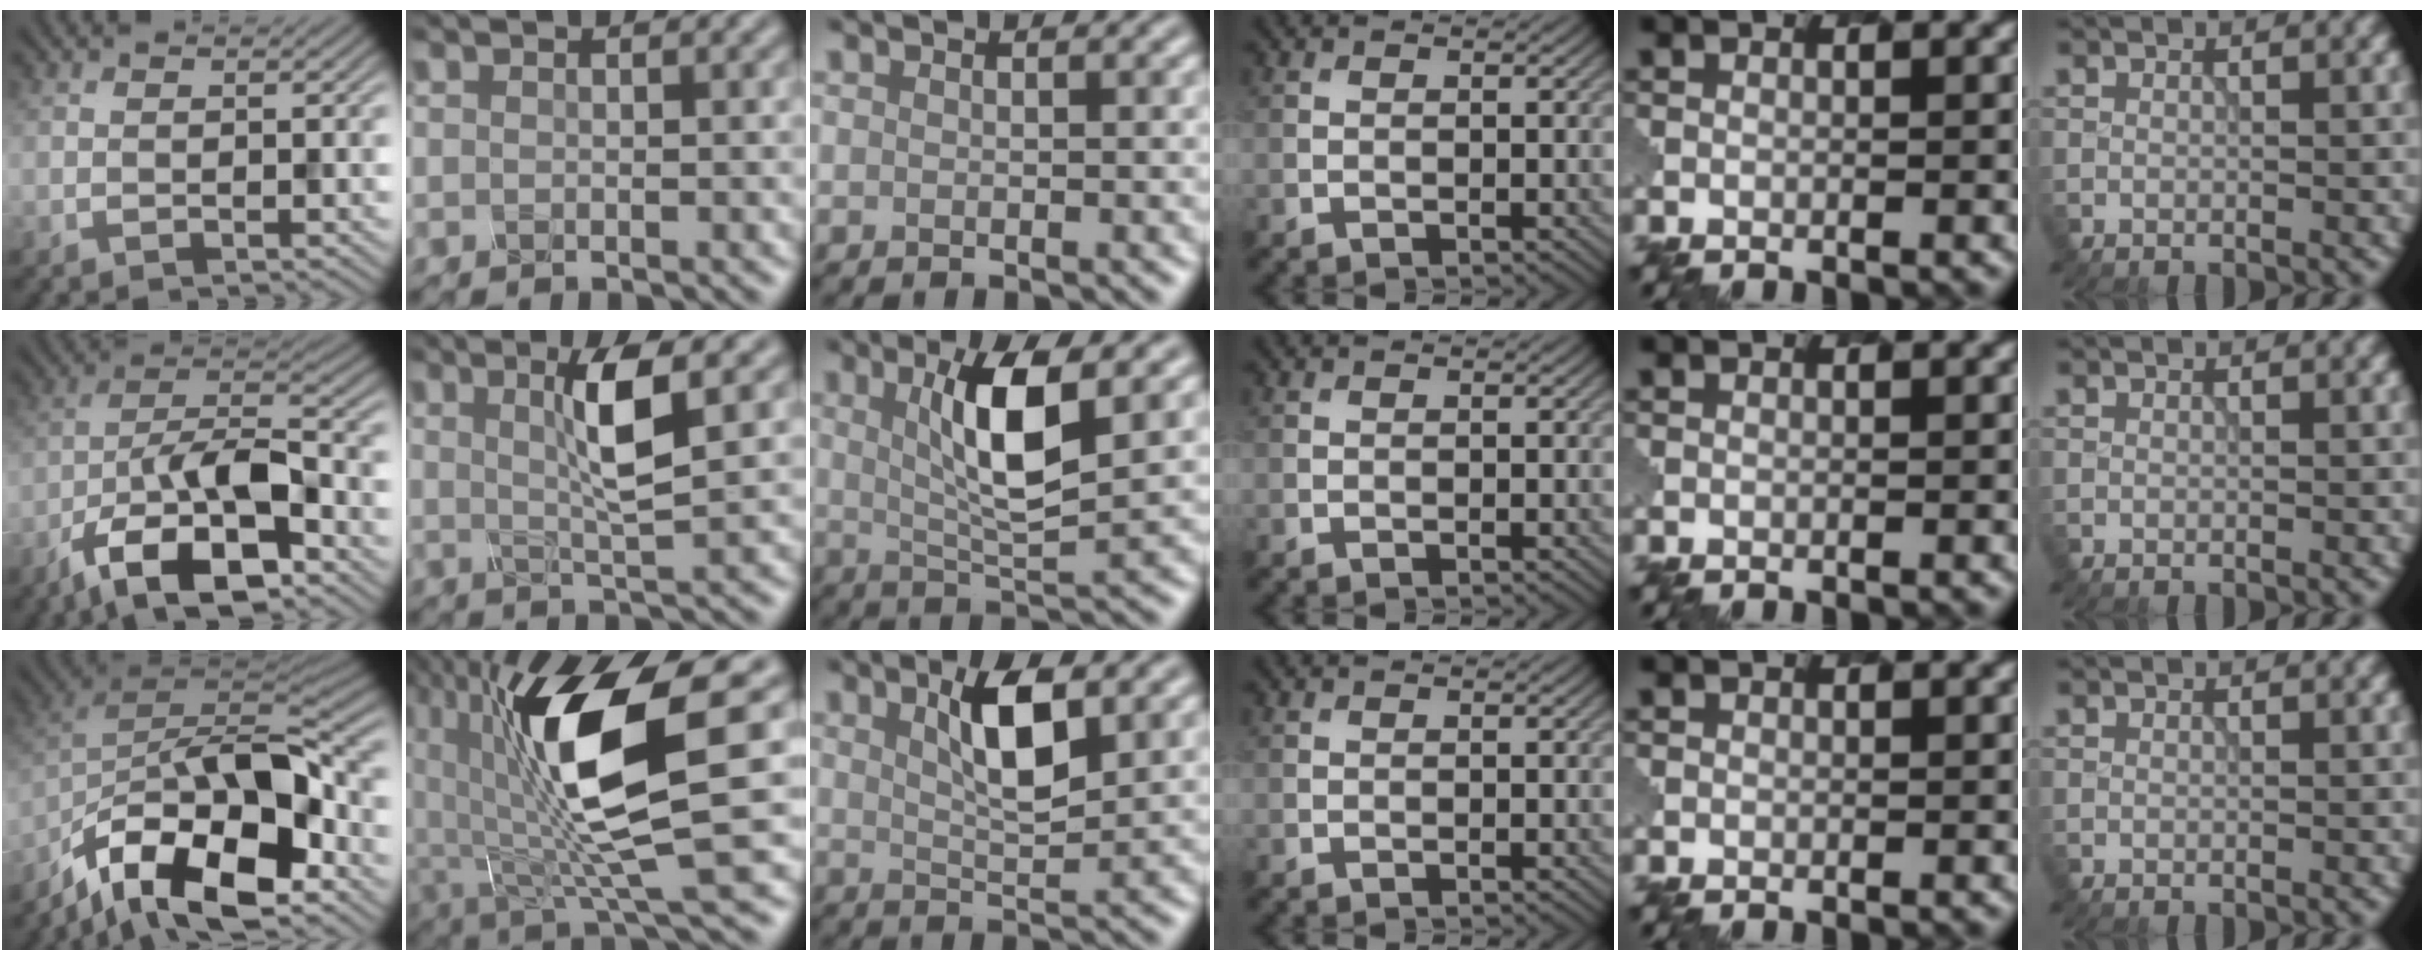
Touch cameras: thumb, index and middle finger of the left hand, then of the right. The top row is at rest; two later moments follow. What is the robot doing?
{"motion": "twist", "object": "rubiks cube"}